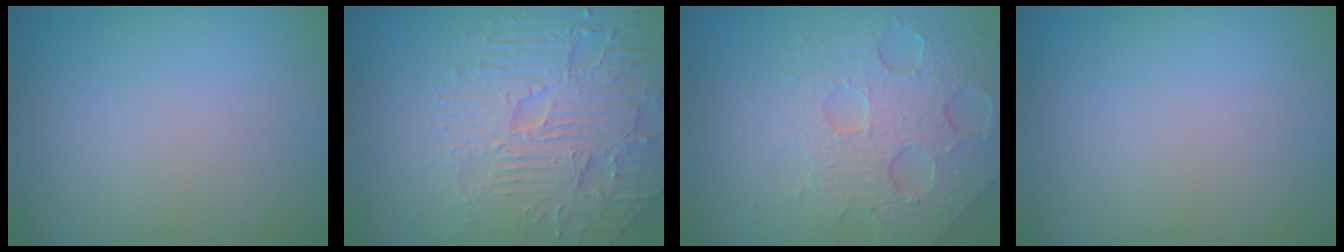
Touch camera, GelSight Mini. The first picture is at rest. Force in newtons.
{"total": 7.2, "press": 5.4, "slide": 4.7}
{"total": 7.3, "press": 5.0, "slide": 5.3}
{"total": 0.0}